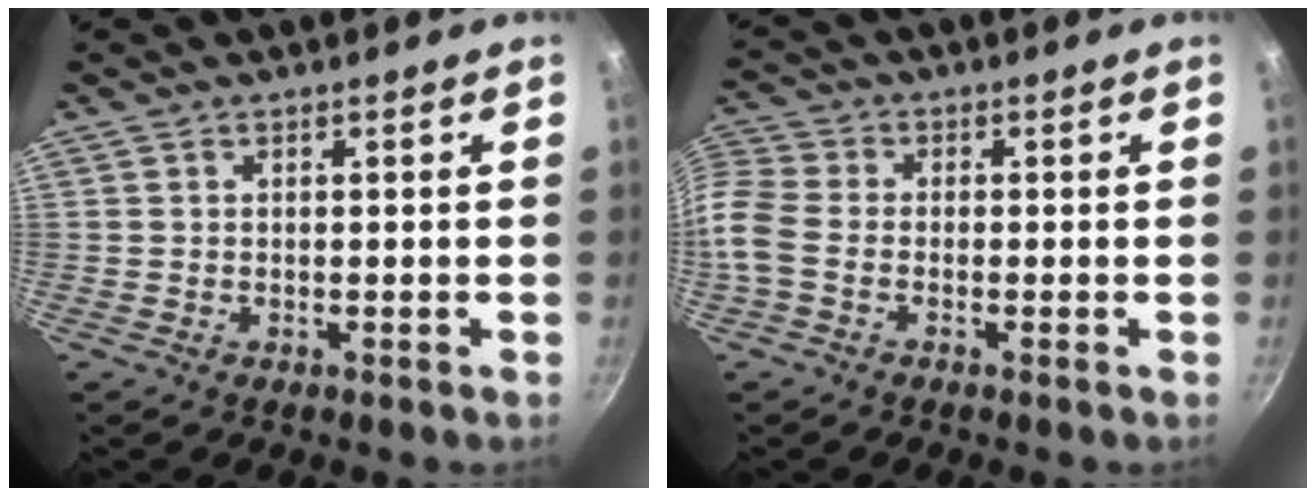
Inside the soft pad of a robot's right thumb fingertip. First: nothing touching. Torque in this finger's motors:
{"motor_torque": [-0.16, 0.44, 0.87, -0.50, 0.30]}